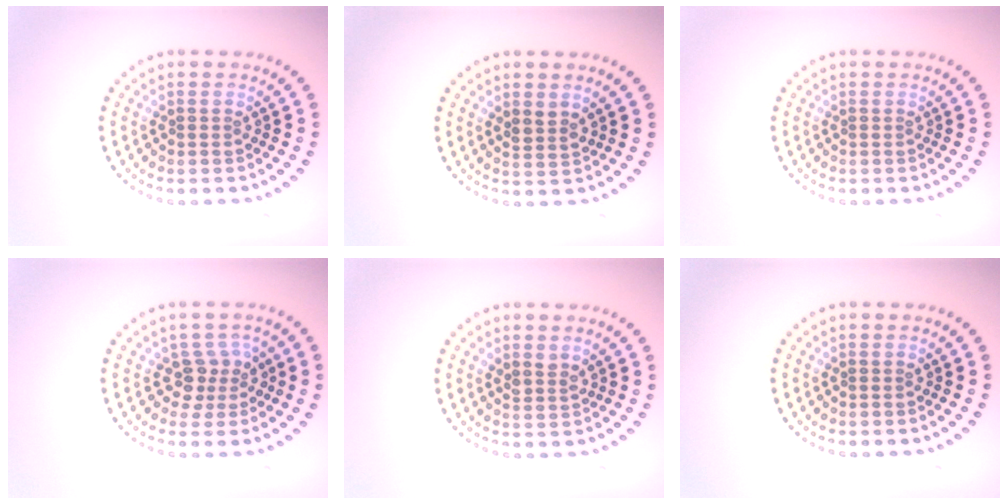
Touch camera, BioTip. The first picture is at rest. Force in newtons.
{"total": 1.4, "press": 1.1, "slide": 0.8}
{"total": 0.0}
{"total": 2.6, "press": 2.1, "slide": 1.6}
{"total": 1.3, "press": 1.1, "slide": 0.7}
{"total": 0.0}